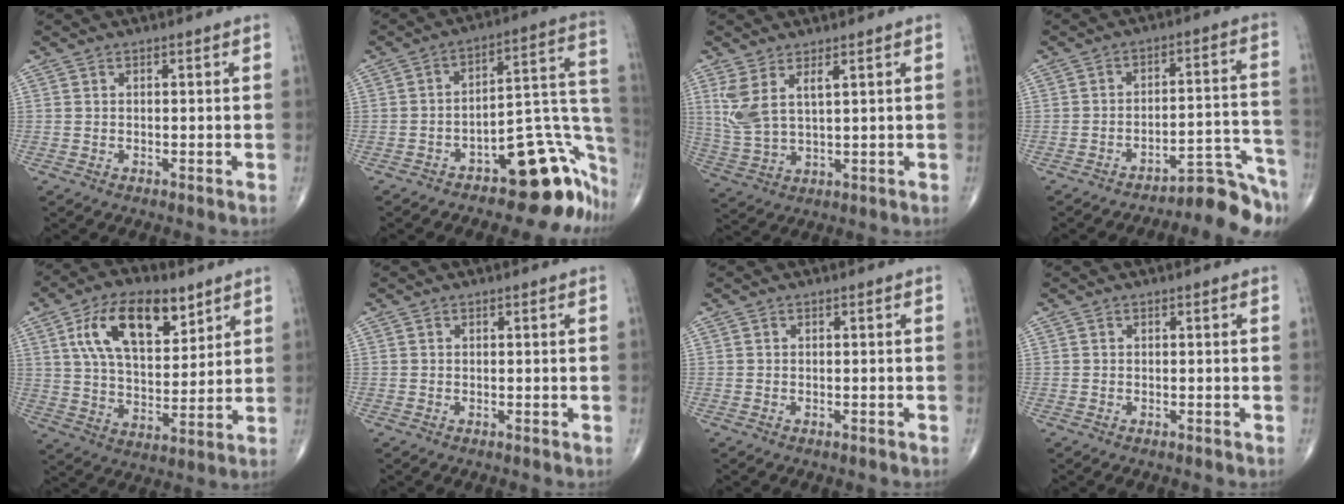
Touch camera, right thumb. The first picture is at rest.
{"total": 18.8, "force": [-11.3, 7.9, 12.8], "torque": [-0.061, 0.137, -0.152]}
{"total": 7.3, "force": [3.1, 2.8, 6.0], "torque": [-0.137, -0.015, 0.075]}
{"total": 9.4, "force": [-9.1, 0.5, 2.5], "torque": [0.005, 0.111, -0.134]}
{"total": 16.4, "force": [7.7, 8.4, 11.8], "torque": [-0.174, -0.025, 0.139]}
{"total": 0.0}
{"total": 0.6, "force": [-0.5, 0.2, 0.2], "torque": [-0.007, 0.001, -0.009]}
{"total": 1.0, "force": [-0.9, 0.3, 0.3], "torque": [-0.008, 0.004, -0.012]}